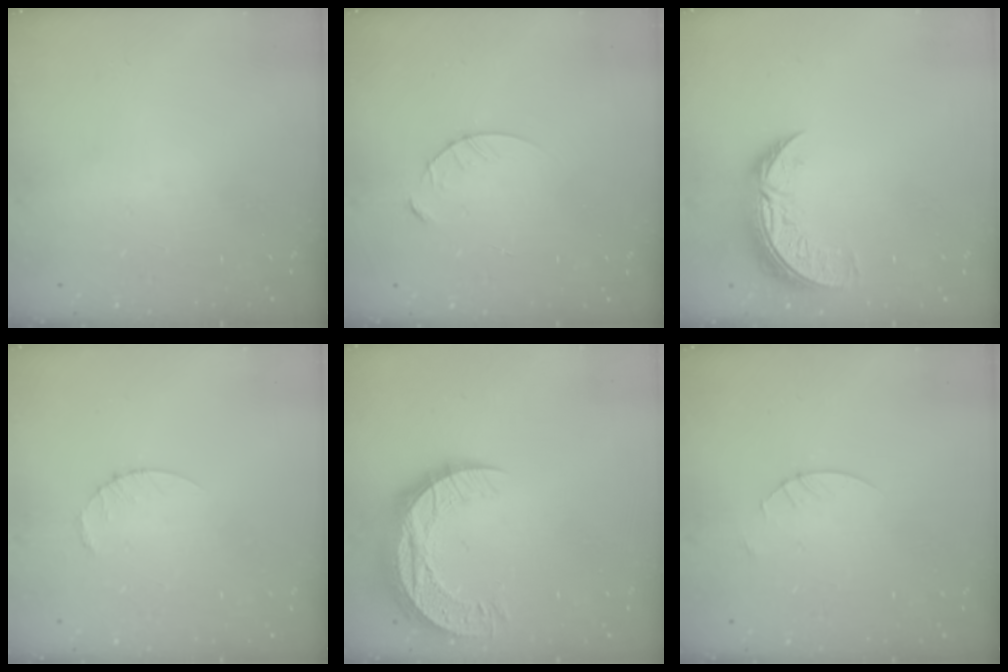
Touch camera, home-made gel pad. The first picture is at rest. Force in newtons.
{"total": 4.6, "press": 4.5, "slide": 0.5}
{"total": 9.1, "press": 9.0, "slide": 0.8}
{"total": 2.5, "press": 2.5, "slide": 0.3}
{"total": 12.7, "press": 12.7, "slide": 0.9}
{"total": 1.4, "press": 1.4, "slide": 0.2}